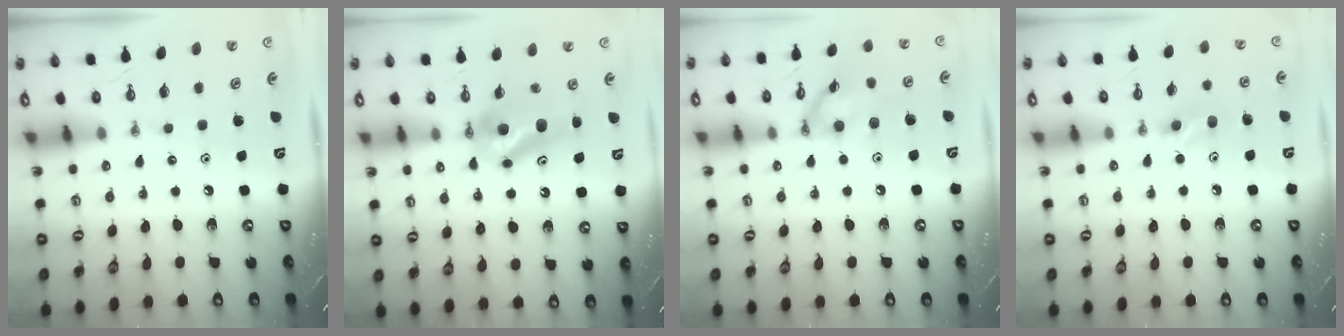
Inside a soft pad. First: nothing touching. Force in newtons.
{"total": 8.1, "press": 5.8, "slide": 5.7}
{"total": 11.4, "press": 11.4, "slide": 0.3}
{"total": 4.9, "press": 4.8, "slide": 0.7}